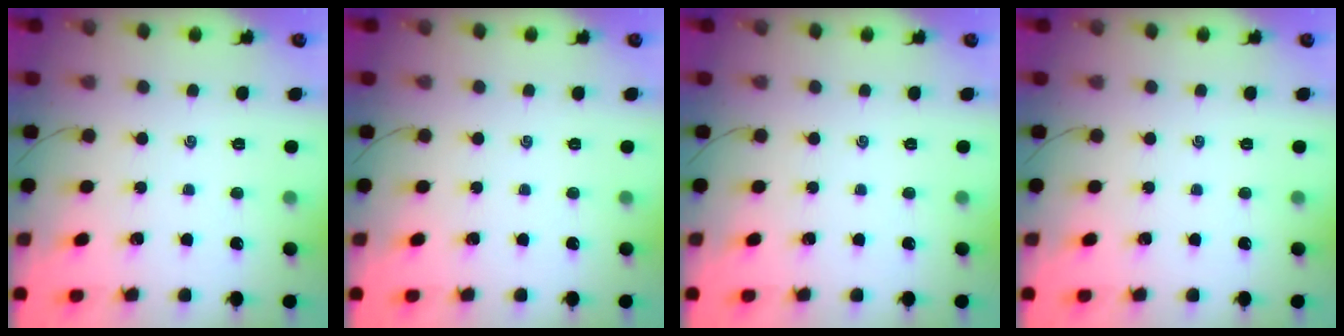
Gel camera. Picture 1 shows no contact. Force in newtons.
{"total": 0.0}
{"total": 0.0}
{"total": 0.0}